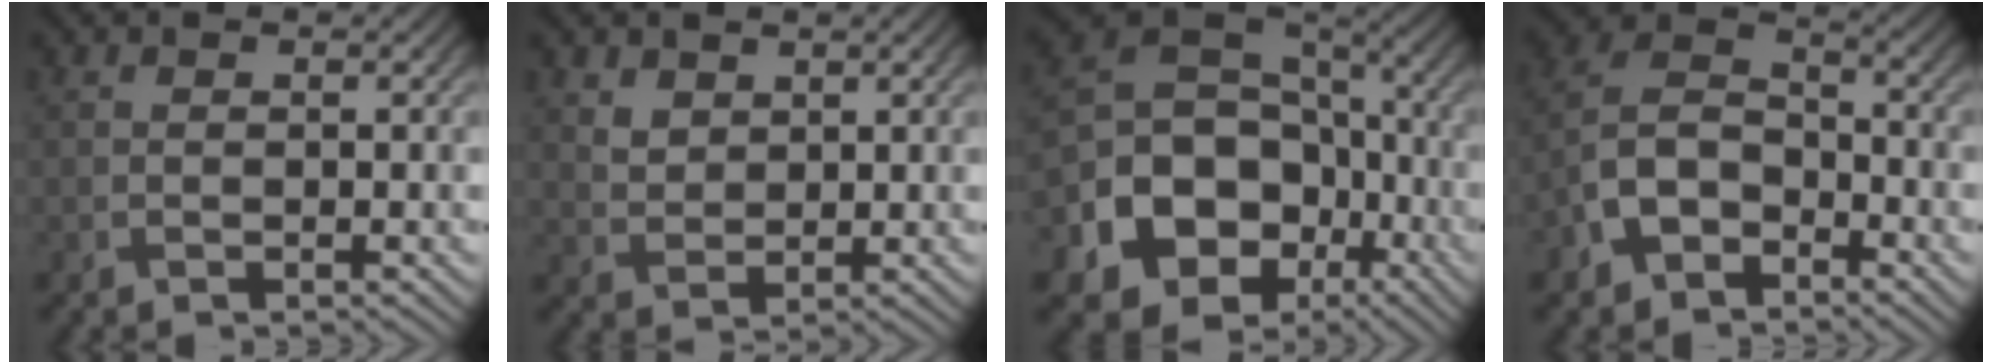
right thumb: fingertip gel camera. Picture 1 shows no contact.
{"total": 3.2, "force": [2.0, 2.1, 1.2], "torque": [-0.037, -0.011, 0.043]}
{"total": 18.3, "force": [-7.0, 14.5, 8.6], "torque": [-0.182, -0.048, -0.129]}
{"total": 7.6, "force": [-4.1, 4.7, 4.3], "torque": [-0.094, 0.005, -0.093]}